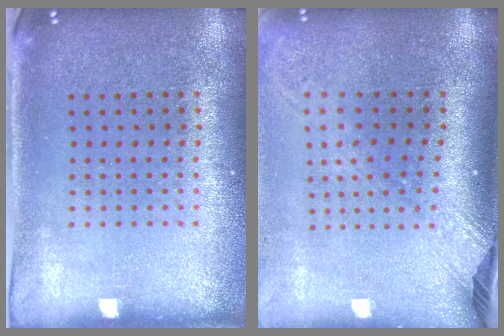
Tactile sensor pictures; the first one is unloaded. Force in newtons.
{"total": 2.4, "press": 1.7, "slide": 1.6}